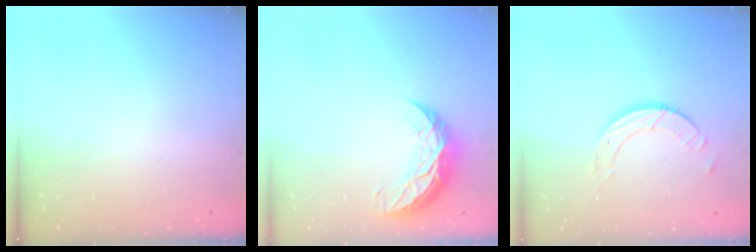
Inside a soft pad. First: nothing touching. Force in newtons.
{"total": 9.9, "press": 9.9, "slide": 0.5}
{"total": 7.1, "press": 7.1, "slide": 0.7}